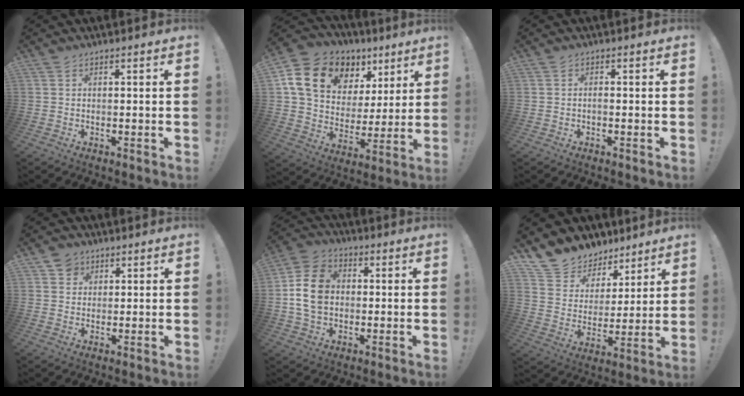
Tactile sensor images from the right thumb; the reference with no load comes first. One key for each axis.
{"total": 17.9, "fx": 9.8, "fy": 12.0, "fz": 9.0, "tx": -0.150, "ty": -0.045, "tz": 0.194}
{"total": 0.8, "fx": -0.6, "fy": 0.2, "fz": 0.5, "tx": -0.010, "ty": 0.002, "tz": -0.011}
{"total": 4.0, "fx": 1.9, "fy": 3.4, "fz": 0.8, "tx": -0.006, "ty": -0.005, "tz": 0.033}
{"total": 12.6, "fx": 0.3, "fy": 9.8, "fz": 7.9, "tx": -0.130, "ty": 0.007, "tz": 0.005}
{"total": 10.6, "fx": 8.2, "fy": 6.6, "fz": 1.3, "tx": -0.036, "ty": -0.067, "tz": 0.157}